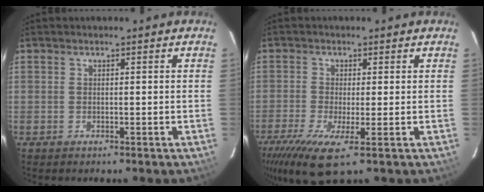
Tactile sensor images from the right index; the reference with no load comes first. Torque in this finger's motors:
{"motor_torque": [1.20, -0.95, 0.36, 0.08]}